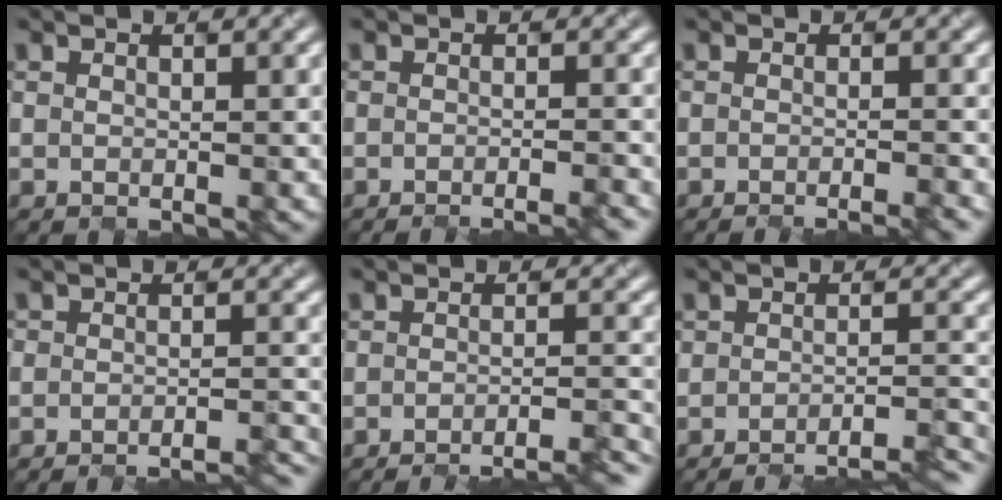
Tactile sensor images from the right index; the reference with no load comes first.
{"total": 3.5, "force": [-1.9, 1.0, 2.8], "torque": [-0.004, -0.001, -0.017]}
{"total": 3.2, "force": [-1.5, 1.0, 2.6], "torque": [-0.001, 0.000, -0.018]}
{"total": 5.0, "force": [-4.4, 0.9, 2.2], "torque": [-0.011, 0.011, -0.047]}
{"total": 6.5, "force": [-4.9, 1.4, 4.0], "torque": [-0.037, 0.003, -0.054]}
{"total": 7.3, "force": [-6.1, 1.5, 3.8], "torque": [-0.038, 0.007, -0.067]}